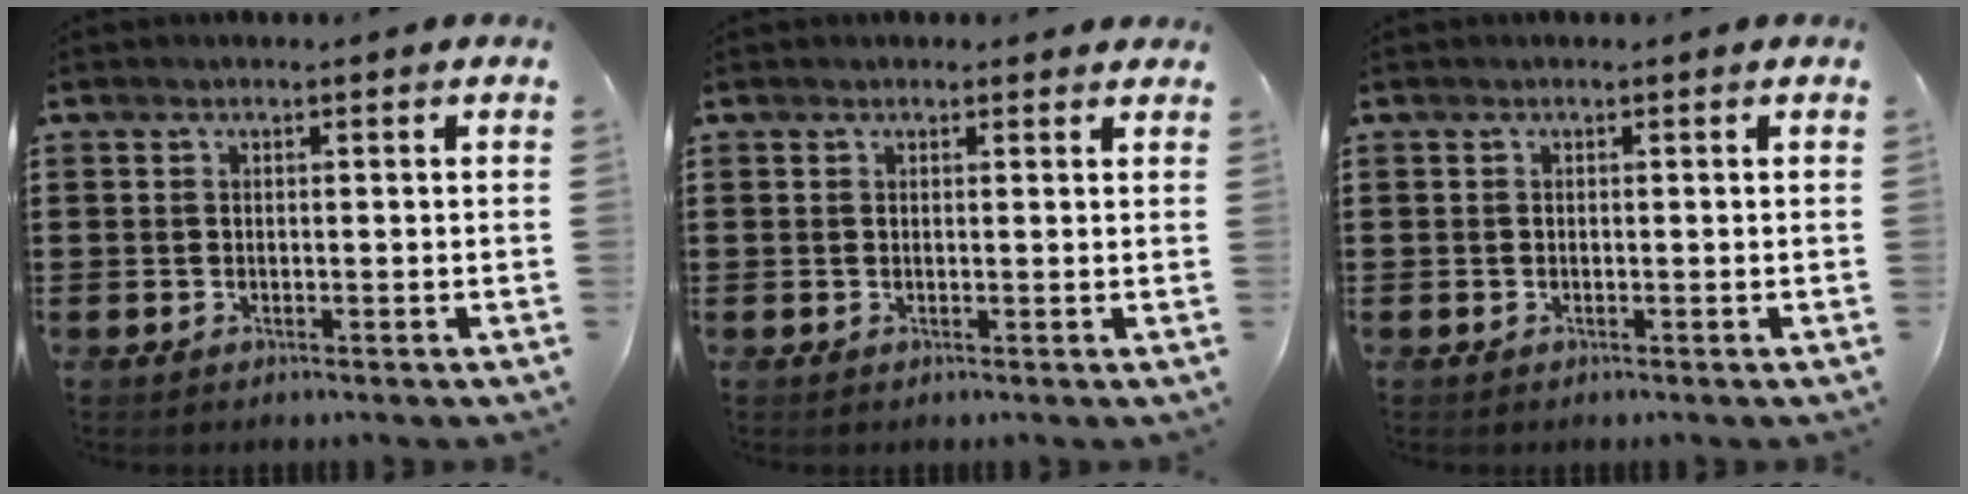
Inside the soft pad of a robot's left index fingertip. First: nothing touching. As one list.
[{"total": 0.9, "force": [0.8, 0.3, 0.2], "torque": [-0.005, 0.004, 0.016]}, {"total": 0.0}]